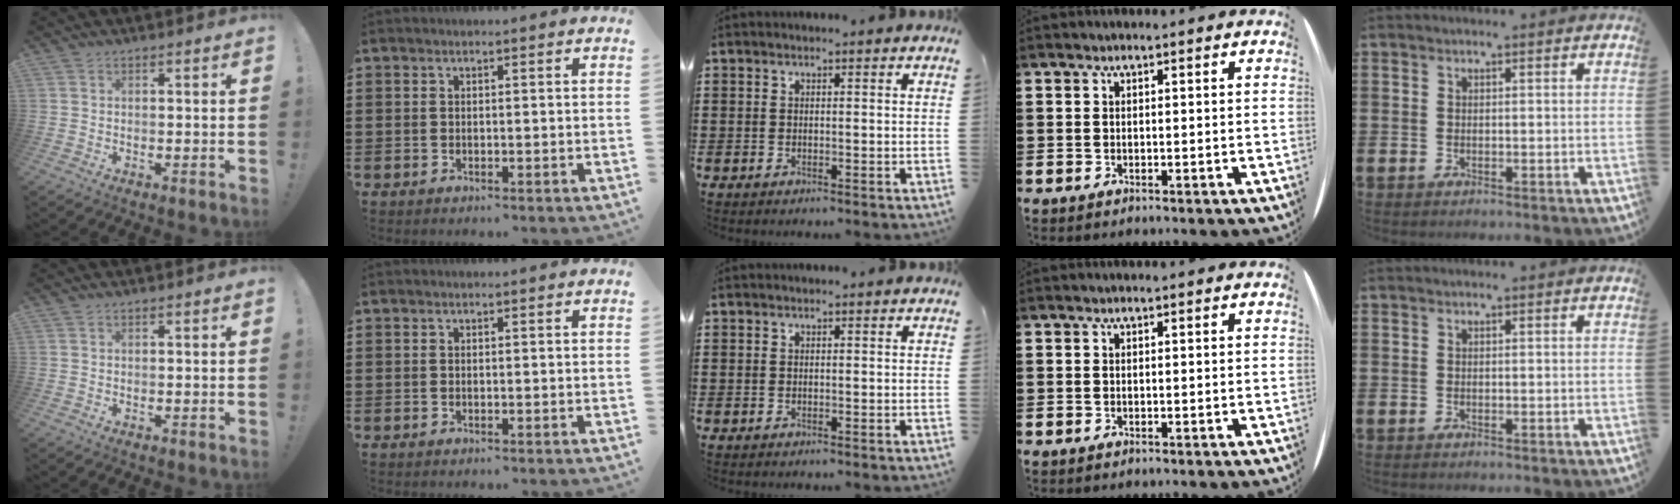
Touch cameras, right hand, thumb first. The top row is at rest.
{}